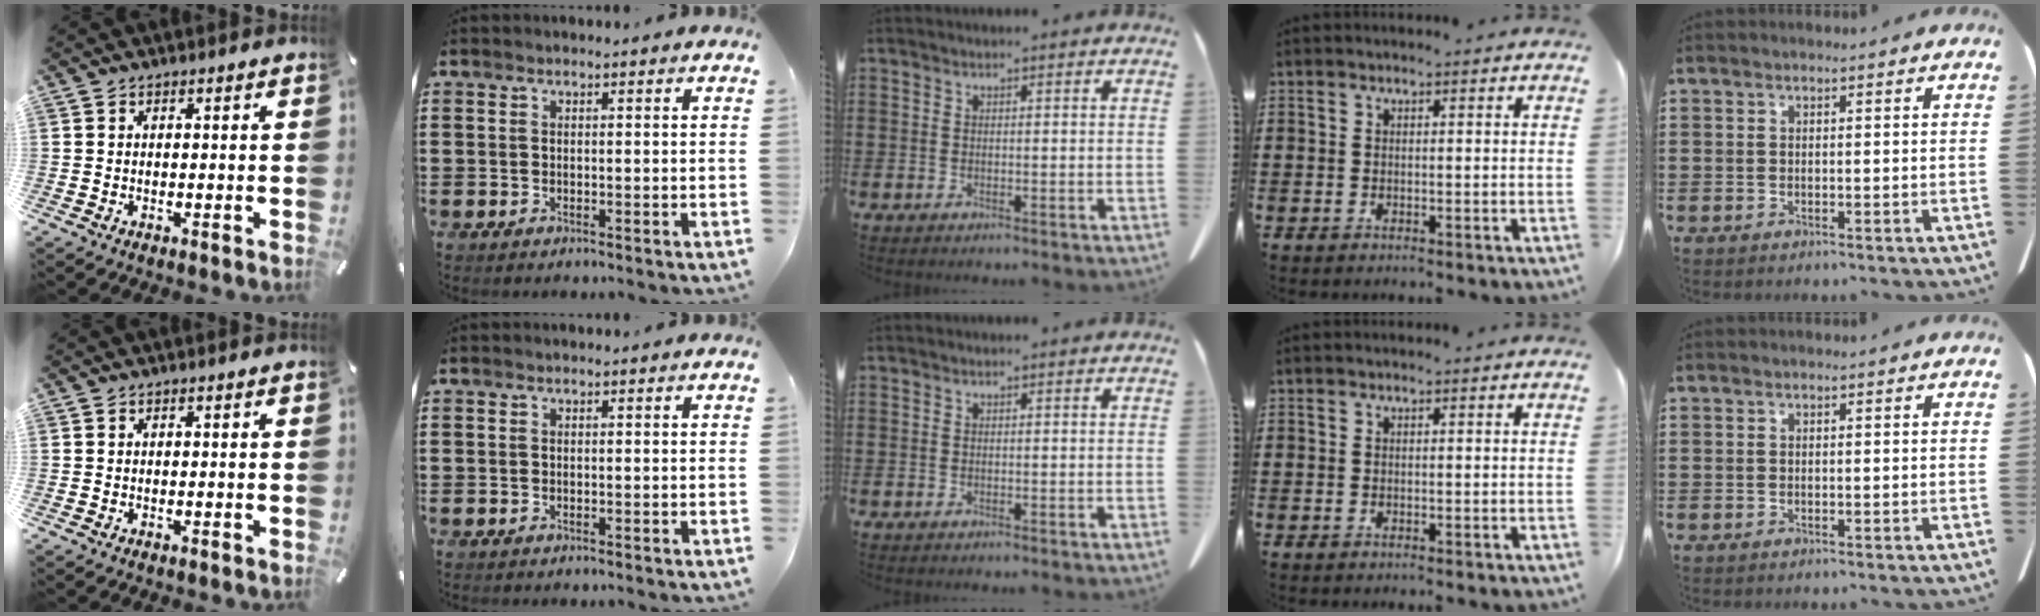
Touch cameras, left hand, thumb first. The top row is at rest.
{}